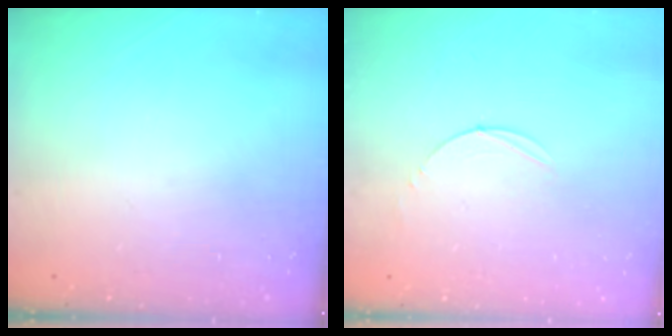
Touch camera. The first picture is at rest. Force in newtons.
{"total": 3.0, "press": 3.0, "slide": 0.3}